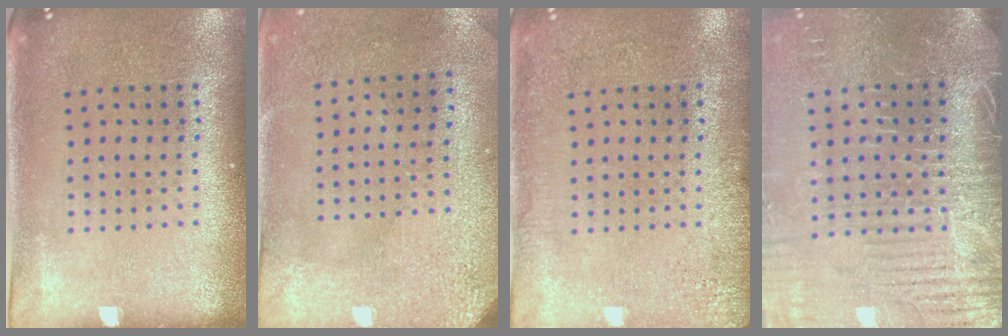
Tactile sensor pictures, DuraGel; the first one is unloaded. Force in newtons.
{"total": 3.0, "press": 2.3, "slide": 1.9}
{"total": 2.3, "press": 2.2, "slide": 0.3}
{"total": 4.3, "press": 3.8, "slide": 2.1}